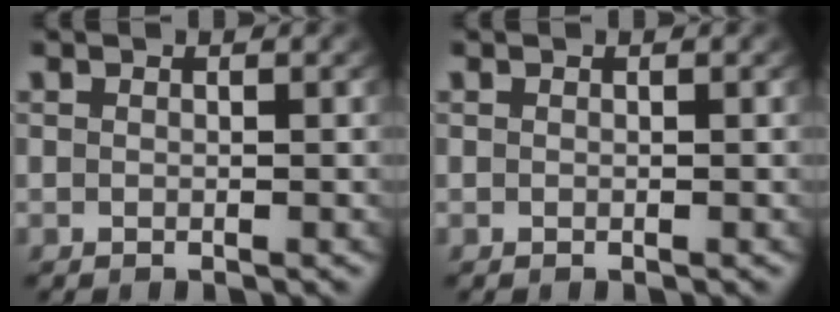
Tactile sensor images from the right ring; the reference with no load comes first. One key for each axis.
{"total": 0.0}